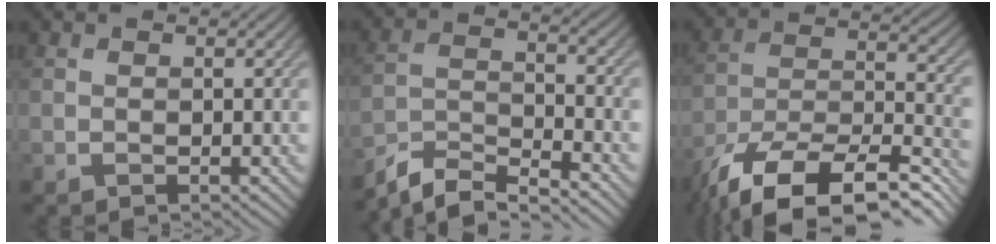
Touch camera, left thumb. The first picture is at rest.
{"total": 7.1, "force": [-6.3, 1.3, 3.0], "torque": [-0.063, -0.007, -0.123]}
{"total": 17.4, "force": [-13.2, 6.4, 9.5], "torque": [-0.197, -0.043, -0.194]}